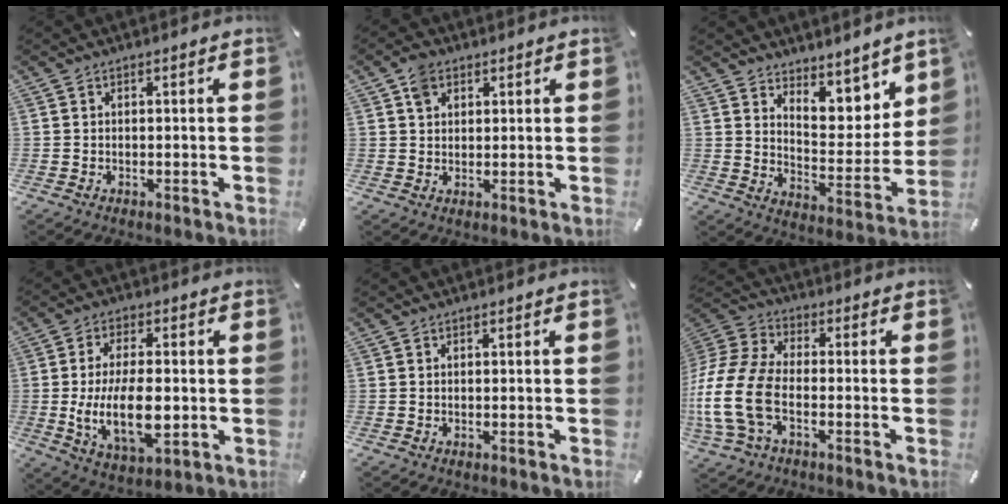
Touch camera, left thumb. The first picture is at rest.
{"total": 4.0, "force": [2.0, 2.9, 1.7], "torque": [-0.031, 0.001, 0.037]}
{"total": 9.2, "force": [7.4, 5.1, 1.9], "torque": [-0.016, -0.086, 0.133]}
{"total": 15.6, "force": [-1.3, 8.4, 13.1], "torque": [-0.250, -0.014, -0.025]}
{"total": 0.0}
{"total": 15.4, "force": [-4.7, 10.1, 10.6], "torque": [-0.244, 0.013, -0.087]}